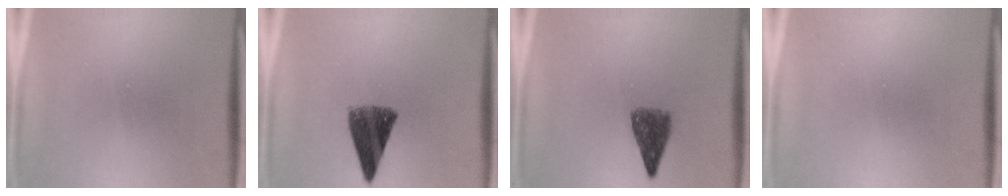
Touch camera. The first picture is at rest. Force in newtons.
{"total": 8.8}
{"total": 4.5}
{"total": 0.0}